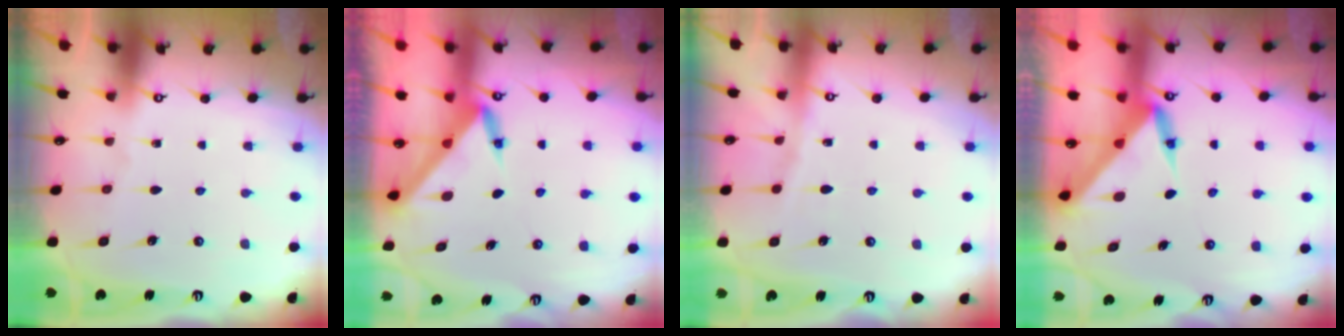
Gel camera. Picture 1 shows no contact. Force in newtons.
{"total": 3.4, "press": 3.4, "slide": 0.1}
{"total": 5.3, "press": 5.3, "slide": 0.7}
{"total": 3.8, "press": 3.8, "slide": 0.2}